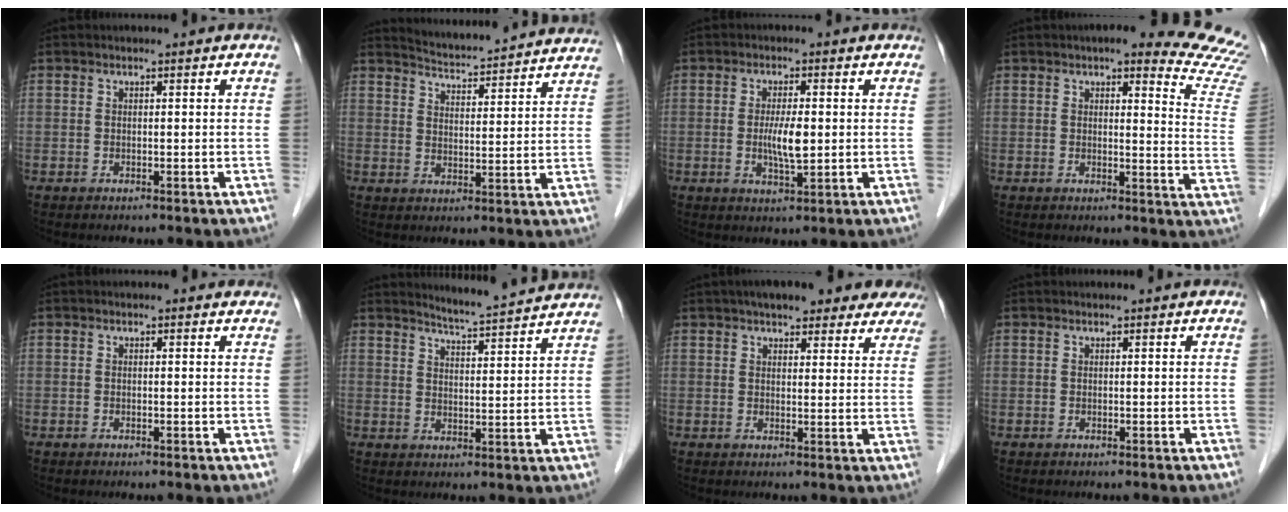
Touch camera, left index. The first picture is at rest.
{"total": 17.1, "force": [16.6, 0.9, 4.2], "torque": [-0.062, -0.023, 0.208]}
{"total": 4.6, "force": [-0.2, 1.0, 4.4], "torque": [-0.081, -0.008, -0.002]}
{"total": 15.0, "force": [13.5, 1.9, 6.1], "torque": [-0.043, -0.072, 0.119]}
{"total": 1.1, "force": [0.7, 0.8, 0.1], "torque": [0.010, 0.002, -0.001]}
{"total": 9.1, "force": [8.8, -0.9, 2.3], "torque": [-0.049, -0.001, 0.120]}
{"total": 15.1, "force": [12.6, 4.4, 7.0], "torque": [-0.066, 0.022, 0.146]}
{"total": 0.8, "force": [0.8, 0.1, 0.1], "torque": [0.001, 0.009, 0.013]}